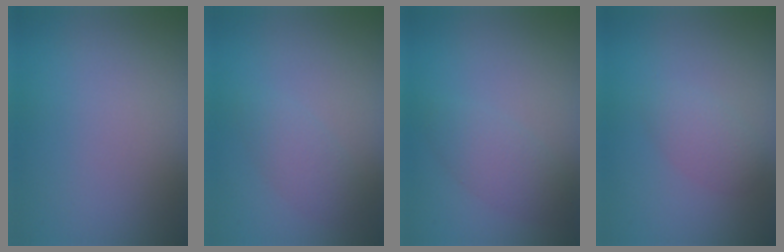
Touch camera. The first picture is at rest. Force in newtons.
{"total": 2.1, "press": 2.1, "slide": 0.1}
{"total": 2.5, "press": 2.5, "slide": 0.1}
{"total": 1.8, "press": 1.8, "slide": 0.2}